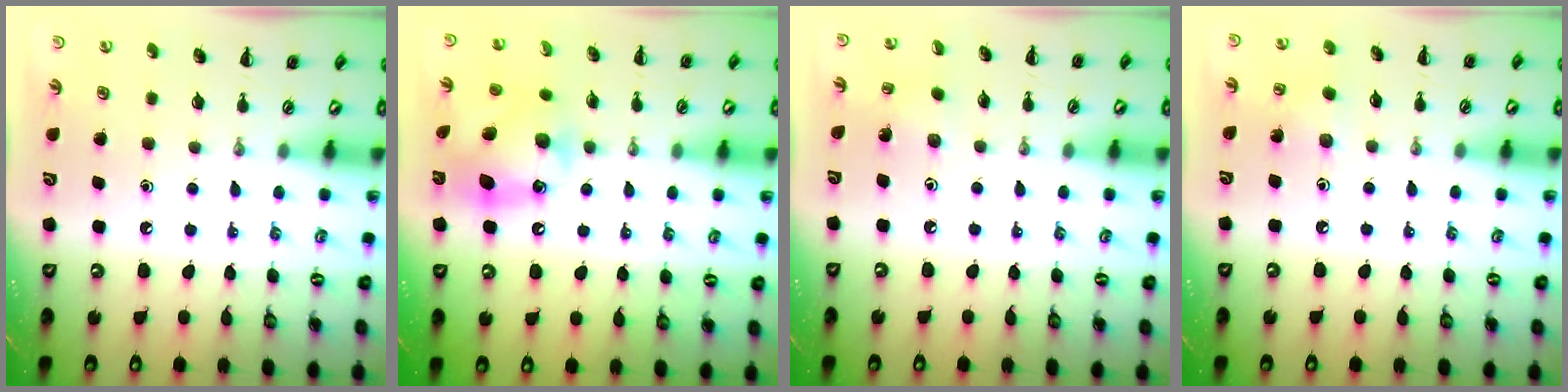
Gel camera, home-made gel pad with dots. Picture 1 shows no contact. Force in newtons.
{"total": 12.7, "press": 12.5, "slide": 1.8}
{"total": 1.9, "press": 1.8, "slide": 0.6}
{"total": 3.8, "press": 3.6, "slide": 1.1}